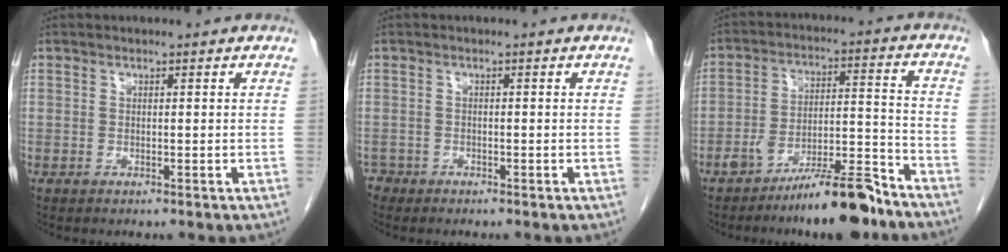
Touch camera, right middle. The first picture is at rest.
{"total": 1.3, "force": [-1.1, 0.6, -0.3], "torque": [0.003, 0.001, -0.019]}
{"total": 12.0, "force": [-9.3, 1.8, 7.4], "torque": [-0.116, 0.019, -0.153]}